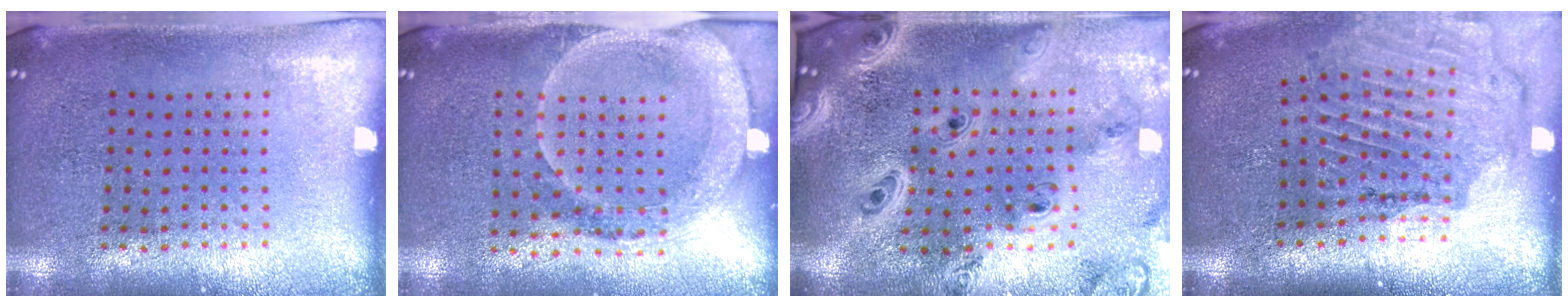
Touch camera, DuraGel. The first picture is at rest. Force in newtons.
{"total": 1.9, "press": 1.7, "slide": 0.9}
{"total": 4.1, "press": 3.1, "slide": 2.7}
{"total": 1.7, "press": 1.7, "slide": 0.1}